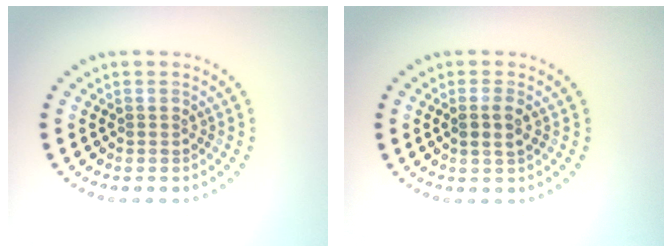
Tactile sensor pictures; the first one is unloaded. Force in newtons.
{"total": 1.6, "press": 1.4, "slide": 0.8}